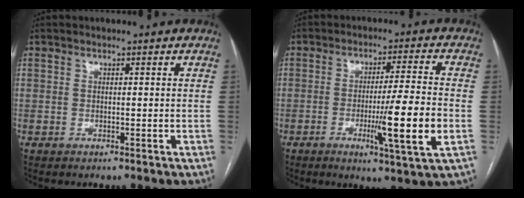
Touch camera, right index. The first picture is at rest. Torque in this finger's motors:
{"motor_torque": [1.81, -0.32, 0.87, 0.17]}